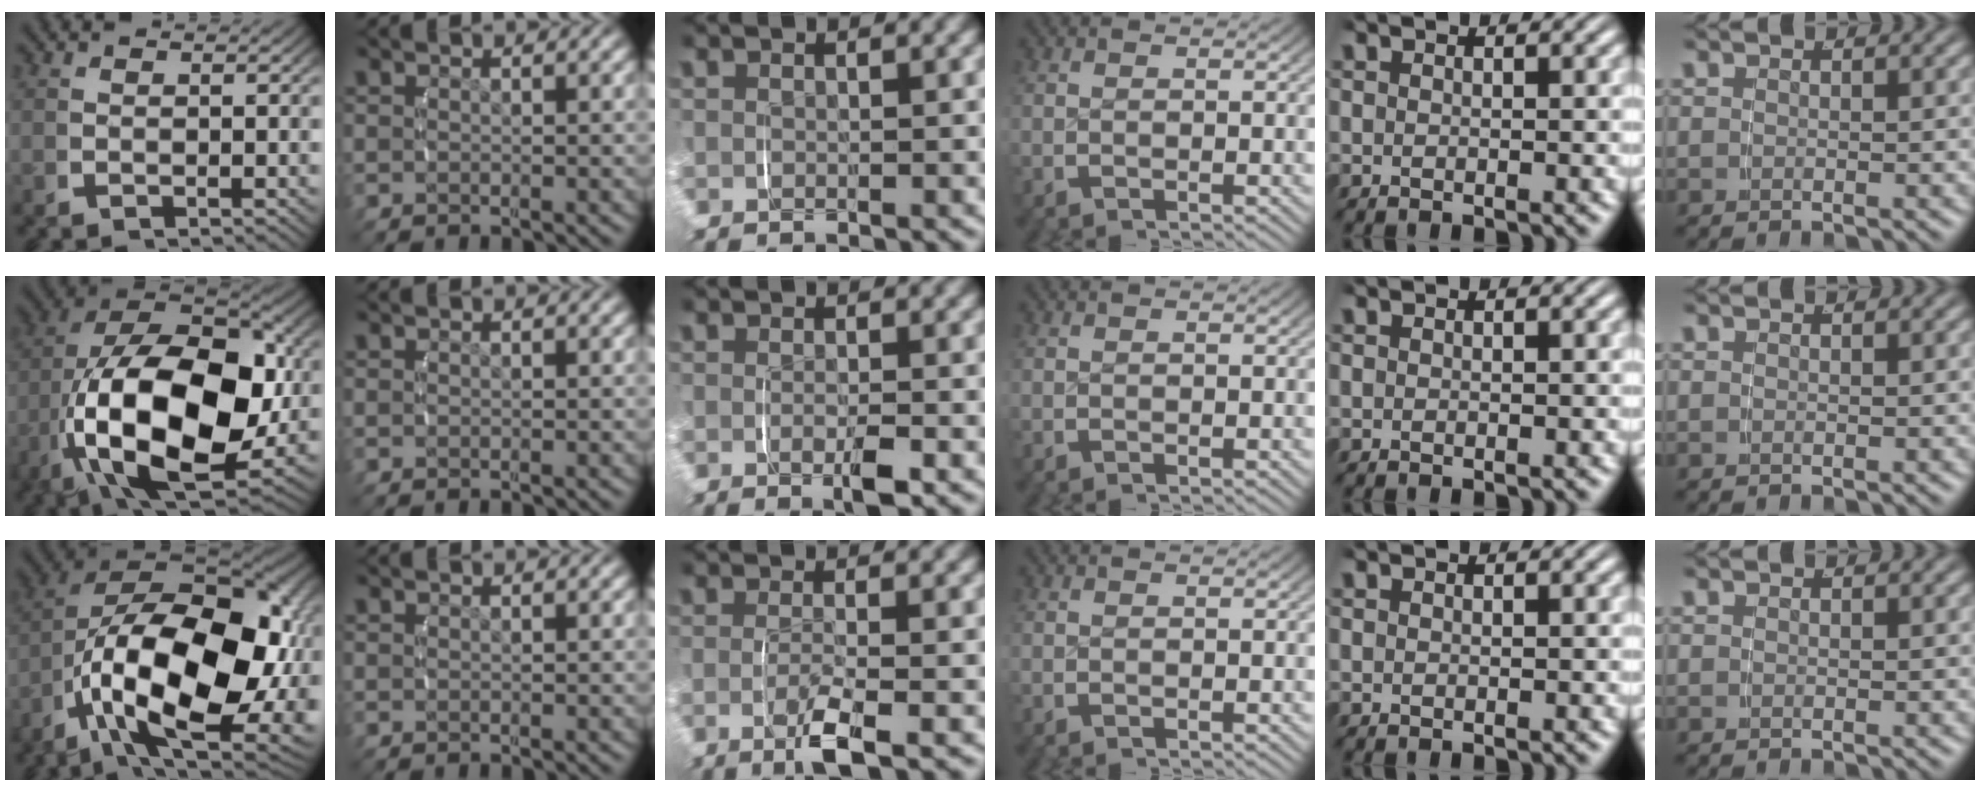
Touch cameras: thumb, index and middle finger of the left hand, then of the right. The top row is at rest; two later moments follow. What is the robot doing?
{"motion": "lift_and_place", "object": "phone"}